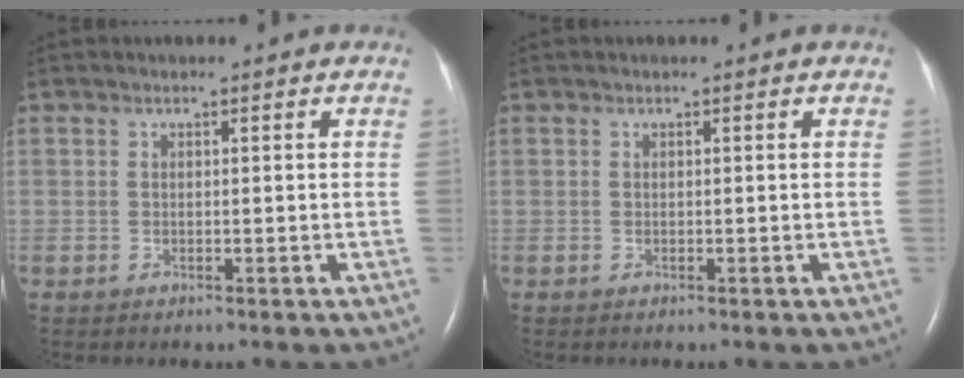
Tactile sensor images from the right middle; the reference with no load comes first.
{"total": 0.0}